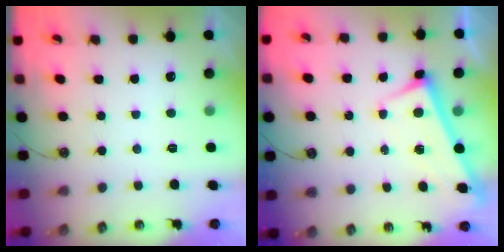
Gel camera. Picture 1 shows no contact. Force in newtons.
{"total": 2.9, "press": 2.9, "slide": 0.1}